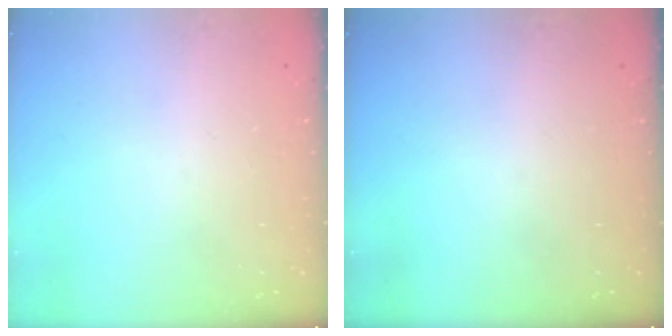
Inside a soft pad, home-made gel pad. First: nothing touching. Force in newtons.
{"total": 0.0}